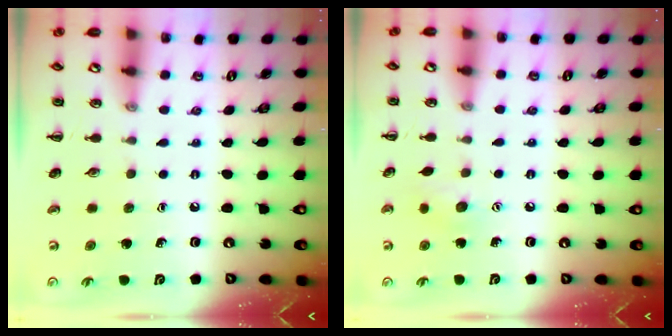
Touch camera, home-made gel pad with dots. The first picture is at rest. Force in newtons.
{"total": 6.2, "press": 6.1, "slide": 1.1}